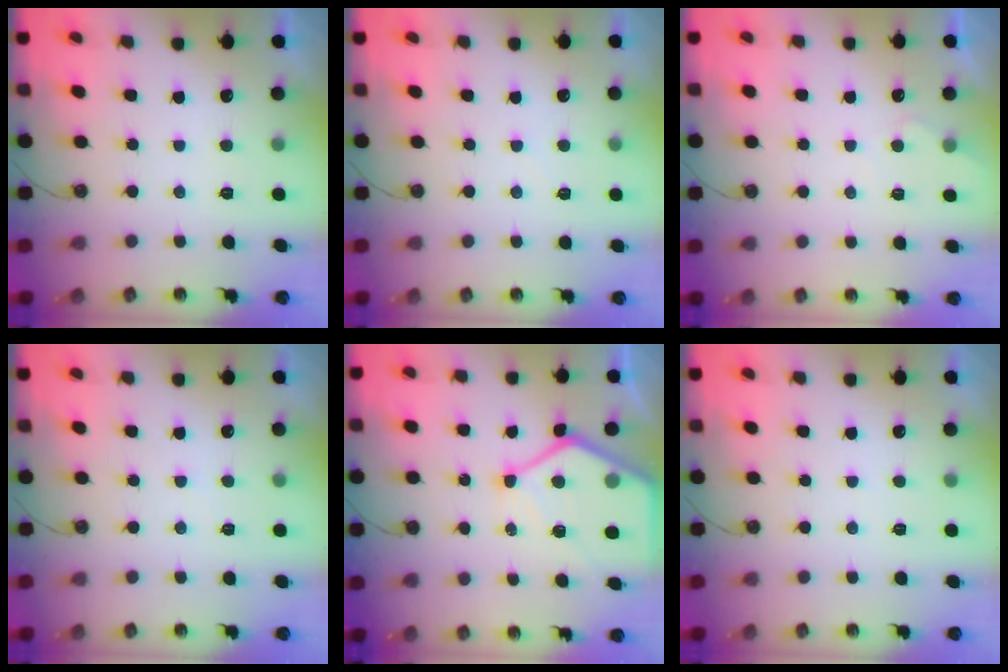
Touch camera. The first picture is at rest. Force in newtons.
{"total": 3.0, "press": 3.0, "slide": 0.4}
{"total": 3.9, "press": 3.9, "slide": 0.5}
{"total": 2.3, "press": 2.3, "slide": 0.4}
{"total": 14.9, "press": 14.8, "slide": 1.3}
{"total": 3.4, "press": 3.4, "slide": 0.5}